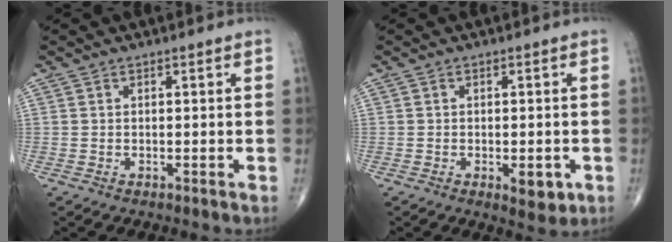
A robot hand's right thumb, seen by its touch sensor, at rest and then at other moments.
{"total": 4.5, "force": [-1.5, 2.1, 3.7], "torque": [-0.037, -0.005, -0.013]}